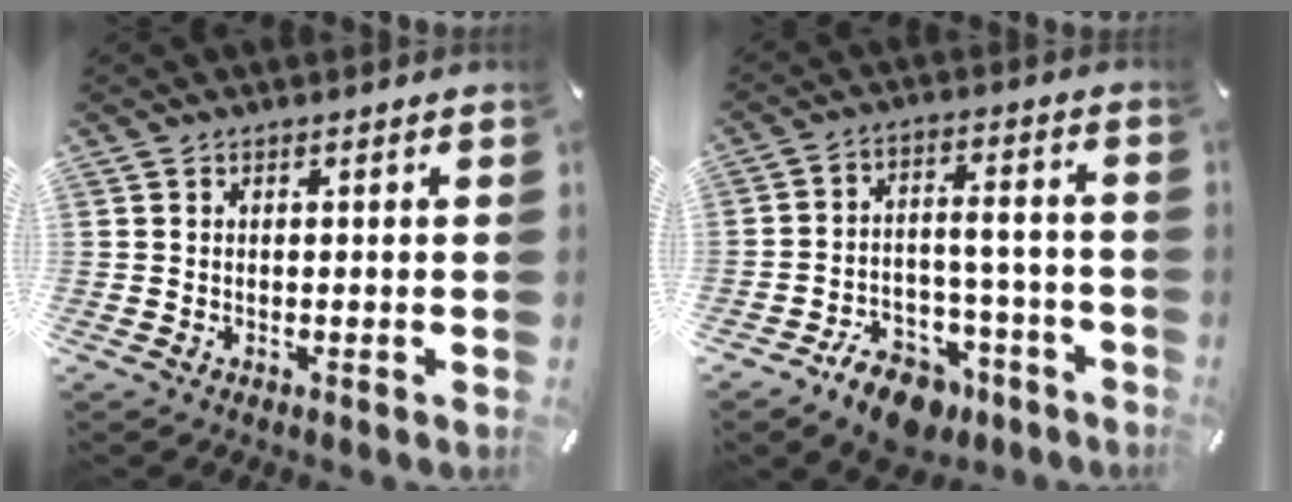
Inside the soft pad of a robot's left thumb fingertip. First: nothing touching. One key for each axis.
{"total": 10.9, "fx": -7.5, "fy": 6.3, "fz": 4.9, "tx": -0.069, "ty": 0.065, "tz": -0.128}